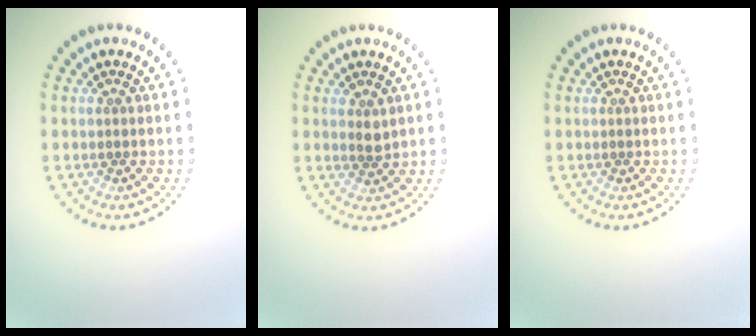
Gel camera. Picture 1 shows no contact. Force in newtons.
{"total": 1.3, "press": 1.1, "slide": 0.5}
{"total": 0.0}